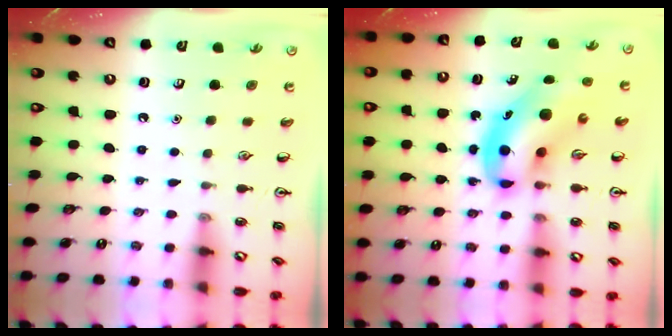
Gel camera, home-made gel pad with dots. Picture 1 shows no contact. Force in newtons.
{"total": 10.0, "press": 9.6, "slide": 2.8}